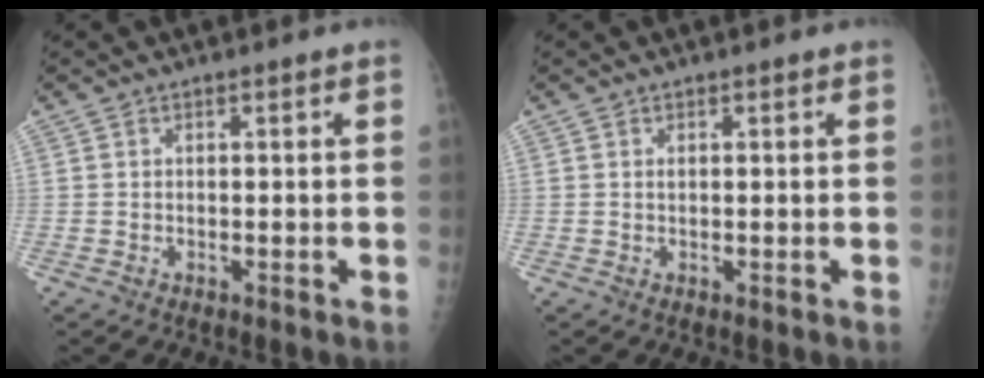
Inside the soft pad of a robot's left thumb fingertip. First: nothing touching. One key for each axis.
{"total": 0.7, "fx": 0.3, "fy": 0.5, "fz": 0.4, "tx": -0.004, "ty": -0.001, "tz": 0.004}